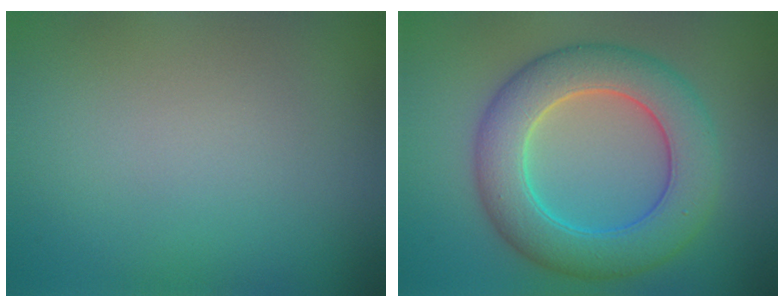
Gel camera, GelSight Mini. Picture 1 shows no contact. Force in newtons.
{"total": 8.2, "press": 8.2, "slide": 0.3}